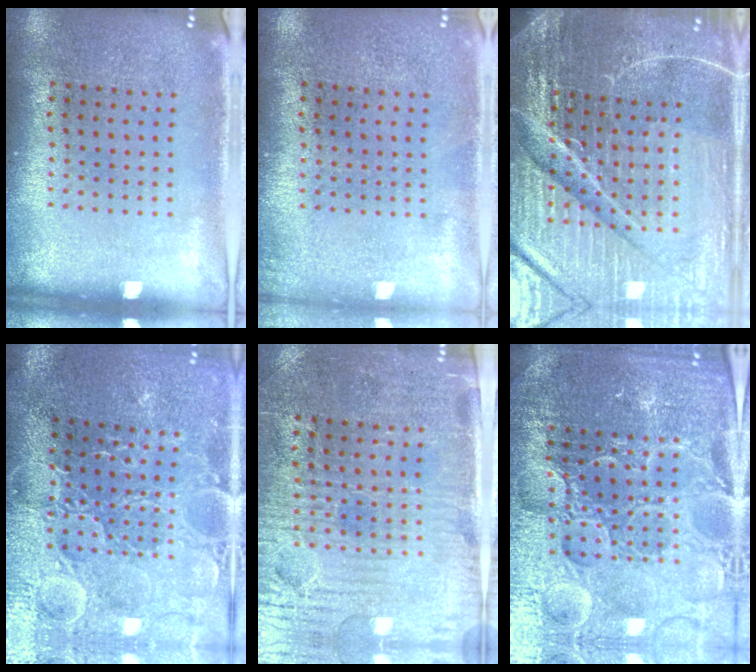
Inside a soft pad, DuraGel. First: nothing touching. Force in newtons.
{"total": 0.5, "press": 0.5, "slide": 0.1}
{"total": 6.5, "press": 5.8, "slide": 3.0}
{"total": 3.6, "press": 3.5, "slide": 0.8}
{"total": 3.8, "press": 3.5, "slide": 1.4}
{"total": 5.5, "press": 5.1, "slide": 2.1}